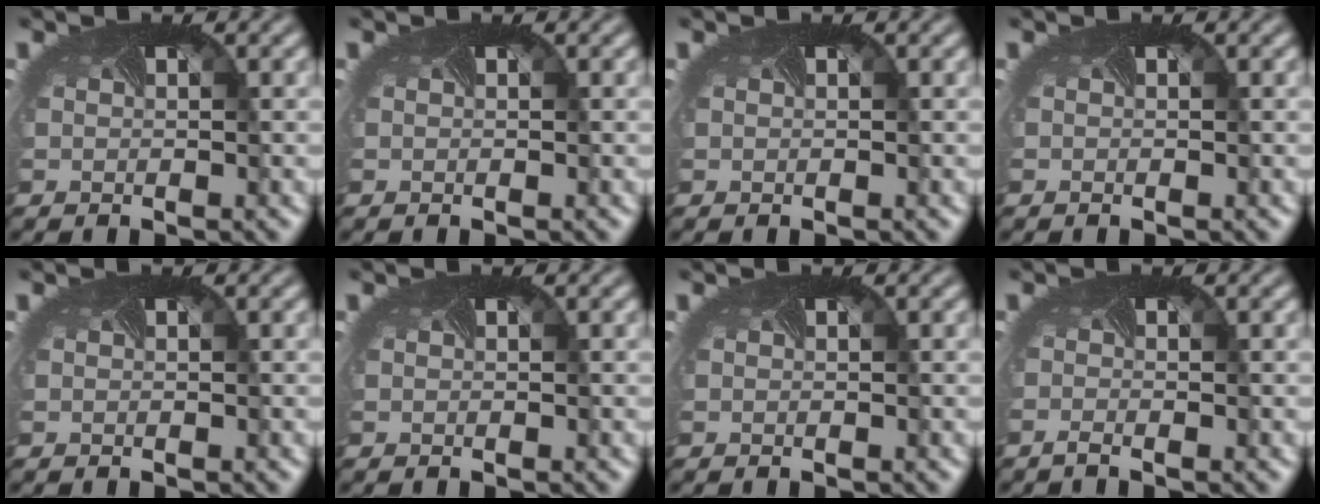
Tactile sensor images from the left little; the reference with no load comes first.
{"total": 0.0}
{"total": 0.0}
{"total": 0.0}
{"total": 0.0}
{"total": 0.0}
{"total": 0.0}
{"total": 1.2, "force": [-1.1, -0.2, 0.2], "torque": [-0.016, -0.009, -0.023]}